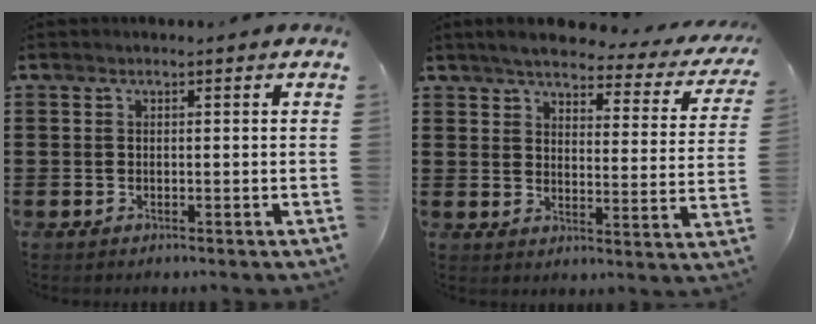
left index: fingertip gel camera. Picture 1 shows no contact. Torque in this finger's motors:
{"motor_torque": [2.14, 0.00, 0.75, 0.09]}